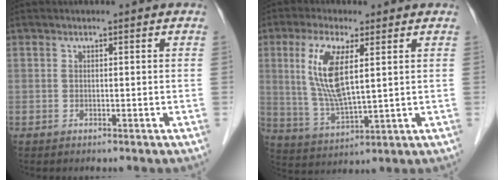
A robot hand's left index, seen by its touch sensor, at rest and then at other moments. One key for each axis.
{"total": 9.7, "fx": 2.8, "fy": 2.2, "fz": 9.0, "tx": -0.199, "ty": -0.004, "tz": 0.058}